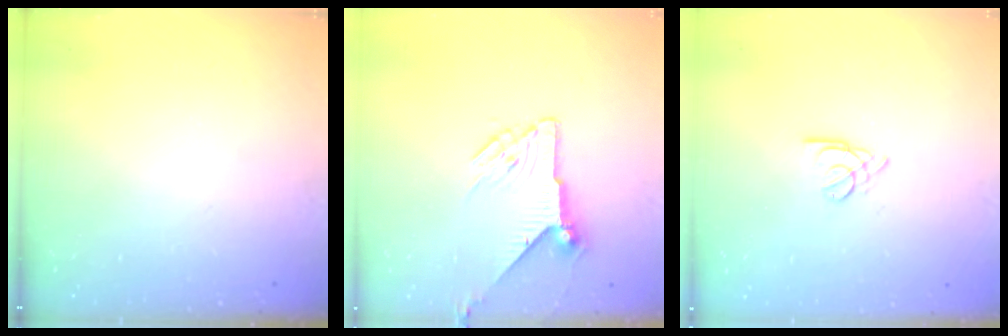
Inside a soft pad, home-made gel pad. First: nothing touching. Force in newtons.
{"total": 7.8, "press": 7.8, "slide": 0.2}
{"total": 2.6, "press": 2.6, "slide": 0.6}